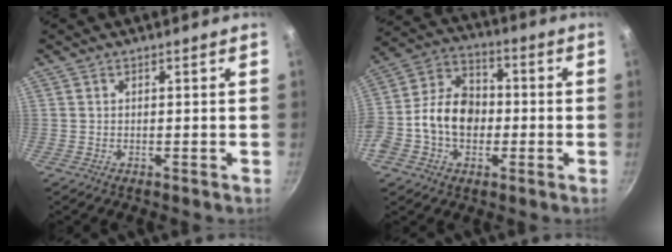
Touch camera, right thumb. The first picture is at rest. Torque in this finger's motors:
{"motor_torque": [1.39, 1.55, 0.95, -0.72, 0.14]}